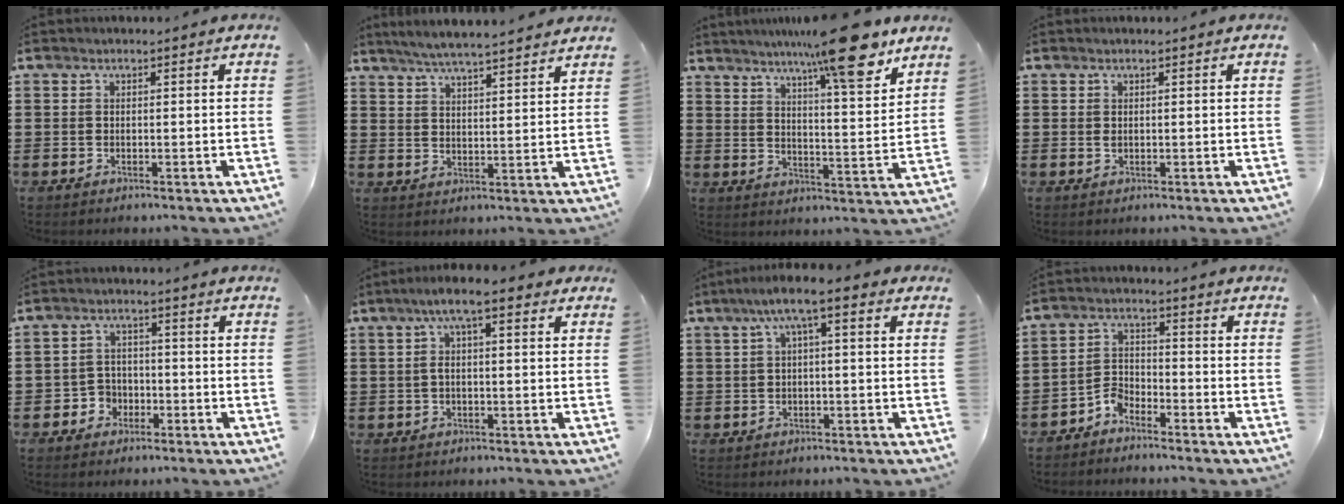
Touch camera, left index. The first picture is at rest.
{"total": 5.1, "force": [4.8, -0.2, 1.6], "torque": [-0.047, -0.022, 0.085]}
{"total": 12.8, "force": [9.7, 1.4, 8.2], "torque": [-0.135, -0.045, 0.158]}
{"total": 0.6, "force": [0.2, 0.3, 0.5], "torque": [-0.012, 0.003, 0.003]}
{"total": 3.2, "force": [-1.8, 2.6, 0.7], "torque": [-0.022, 0.006, -0.040]}
{"total": 5.3, "force": [1.8, 0.9, 4.9], "torque": [-0.096, 0.007, 0.028]}
{"total": 4.6, "force": [0.9, 0.6, 4.5], "torque": [-0.086, 0.008, 0.010]}
{"total": 3.6, "force": [-3.4, 1.1, 0.7], "torque": [-0.026, 0.009, -0.071]}